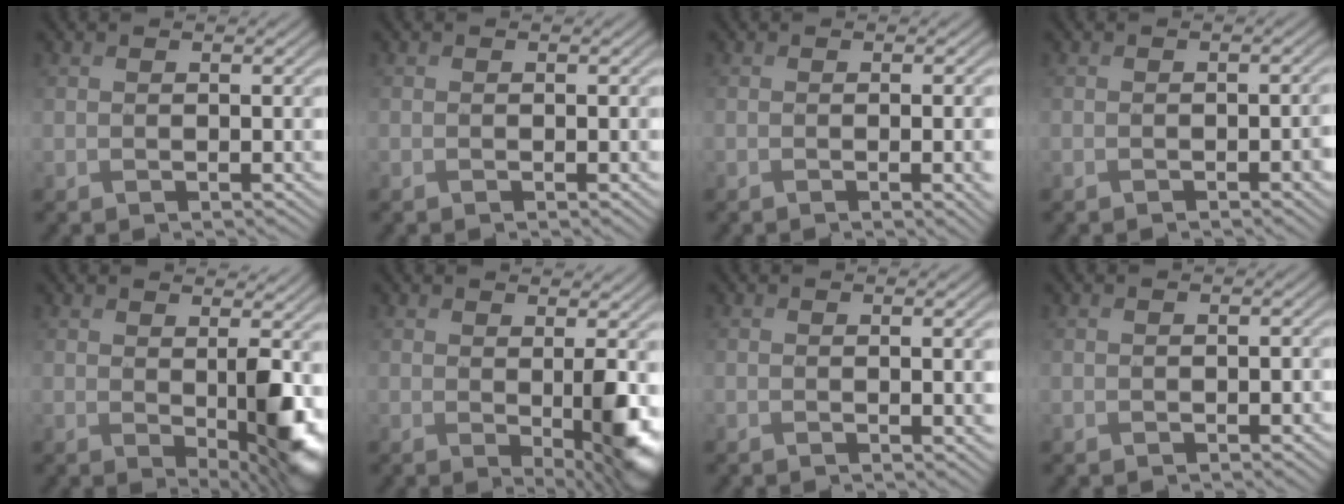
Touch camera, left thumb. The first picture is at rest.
{"total": 0.0}
{"total": 3.7, "force": [-0.5, 1.0, 3.5], "torque": [-0.049, -0.003, -0.005]}
{"total": 1.3, "force": [-0.6, 0.6, 1.0], "torque": [-0.013, 0.000, -0.009]}
{"total": 6.2, "force": [0.7, 2.8, 5.5], "torque": [-0.084, -0.015, 0.017]}
{"total": 5.1, "force": [0.3, 1.6, 4.8], "torque": [-0.071, -0.009, 0.008]}
{"total": 3.1, "force": [0.4, 0.6, 3.0], "torque": [-0.042, 0.008, 0.005]}
{"total": 0.9, "force": [-0.3, 0.7, 0.3], "torque": [-0.007, -0.006, -0.008]}